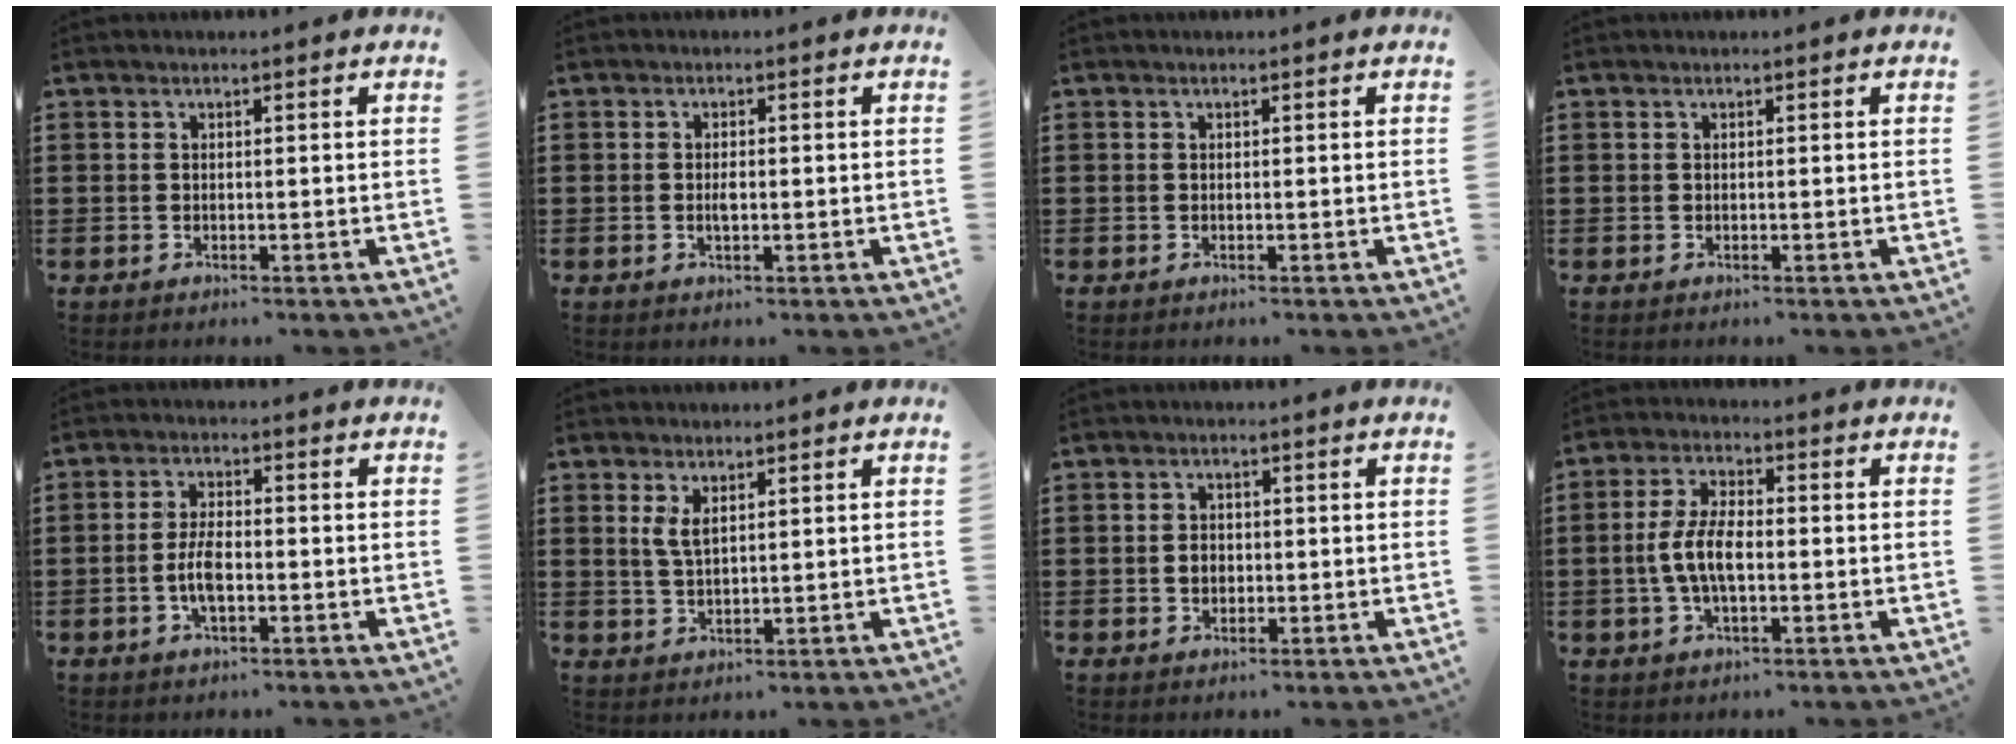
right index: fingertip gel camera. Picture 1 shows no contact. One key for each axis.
{"total": 1.7, "fx": -0.2, "fy": 0.6, "fz": 1.6, "tx": -0.038, "ty": -0.002, "tz": -0.006}
{"total": 0.0}
{"total": 0.0}
{"total": 4.6, "fx": -1.2, "fy": 1.7, "fz": 4.1, "tx": -0.094, "ty": -0.002, "tz": -0.027}
{"total": 2.7, "fx": 1.2, "fy": 1.0, "fz": 2.3, "tx": -0.048, "ty": 0.004, "tz": 0.020}
{"total": 2.0, "fx": -0.3, "fy": 1.5, "fz": 1.3, "tx": -0.029, "ty": 0.005, "tz": -0.007}
{"total": 6.5, "fx": -1.1, "fy": 2.7, "fz": 5.8, "tx": -0.136, "ty": -0.005, "tz": -0.029}